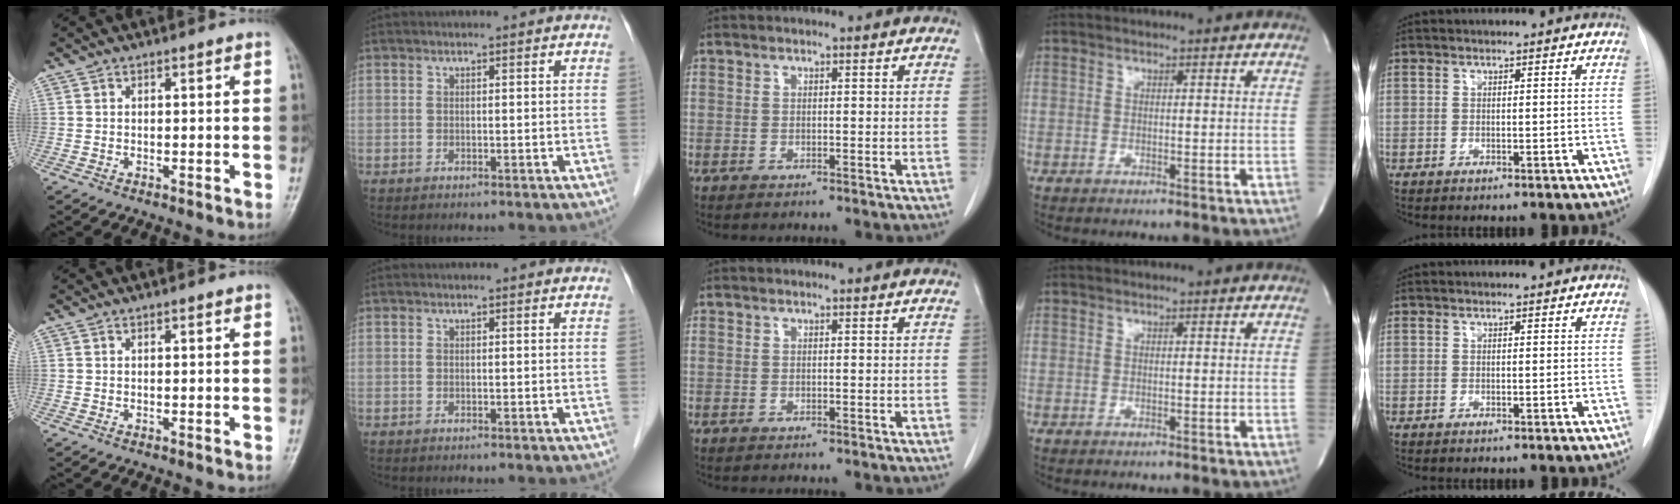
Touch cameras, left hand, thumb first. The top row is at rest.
{"thumb": {"total": 0.6, "force": [0.4, 0.1, 0.4], "torque": [-0.005, -0.001, 0.004]}, "index": {"total": 0.8, "force": [0.8, 0.1, 0.1], "torque": [-0.008, 0.003, 0.006]}}